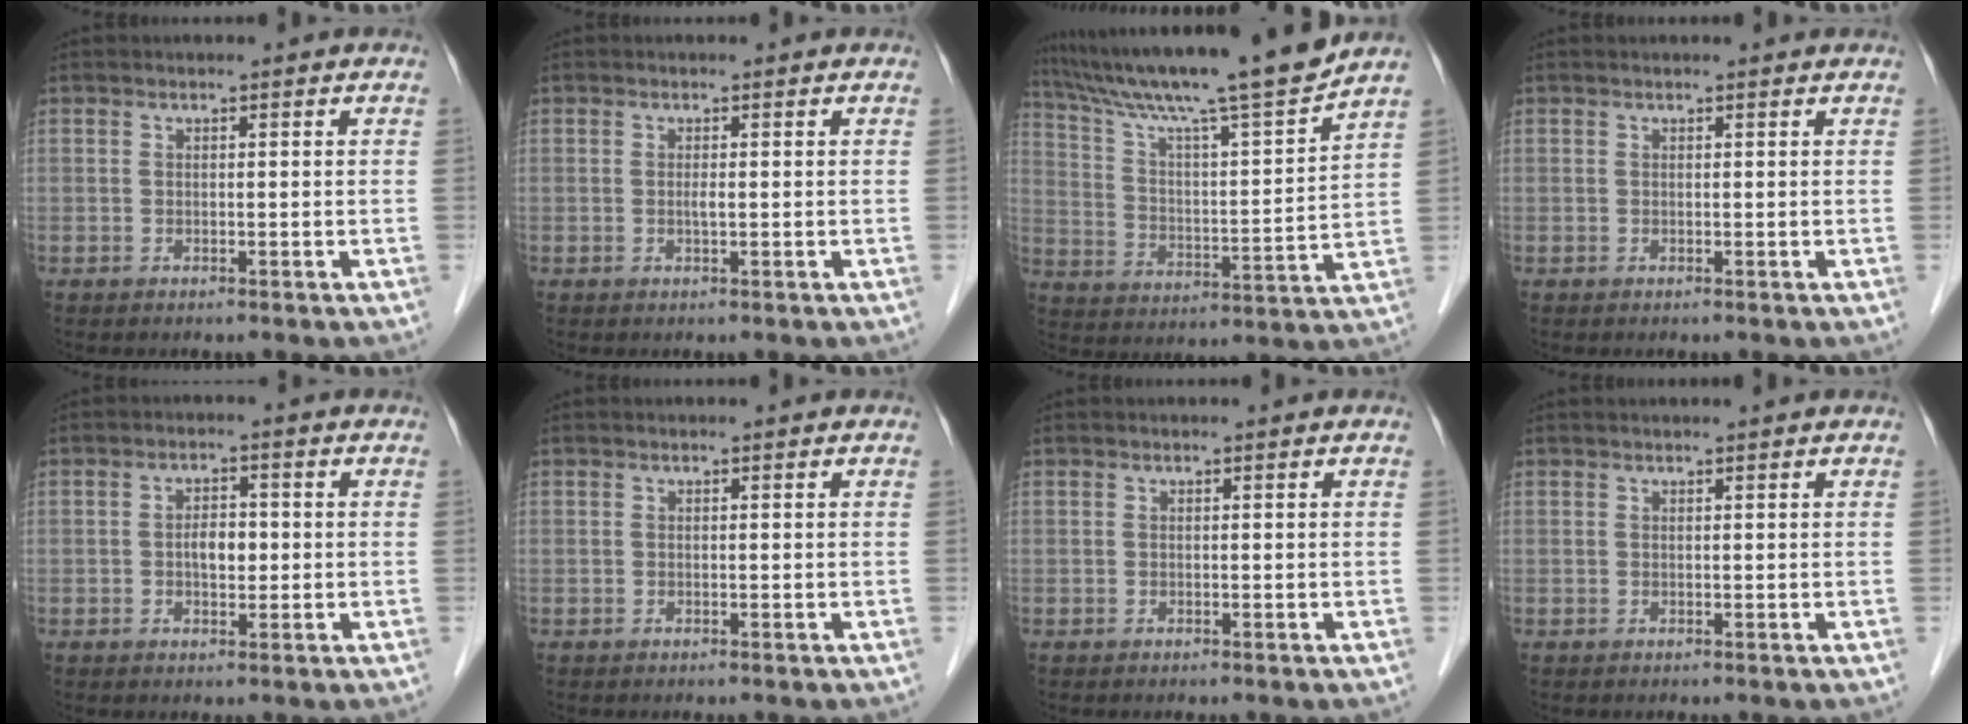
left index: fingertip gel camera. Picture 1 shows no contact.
{"total": 0.7, "force": [-0.1, 0.1, 0.6], "torque": [-0.017, -0.002, -0.003]}
{"total": 19.4, "force": [16.7, -1.4, 9.7], "torque": [-0.167, -0.013, 0.265]}
{"total": 1.8, "force": [1.7, 0.4, 0.4], "torque": [-0.013, 0.018, 0.016]}
{"total": 3.1, "force": [-0.4, 1.7, 2.6], "torque": [-0.047, 0.006, -0.006]}
{"total": 0.0}
{"total": 0.0}
{"total": 1.3, "force": [1.2, -0.1, 0.5], "torque": [-0.006, 0.017, 0.021]}